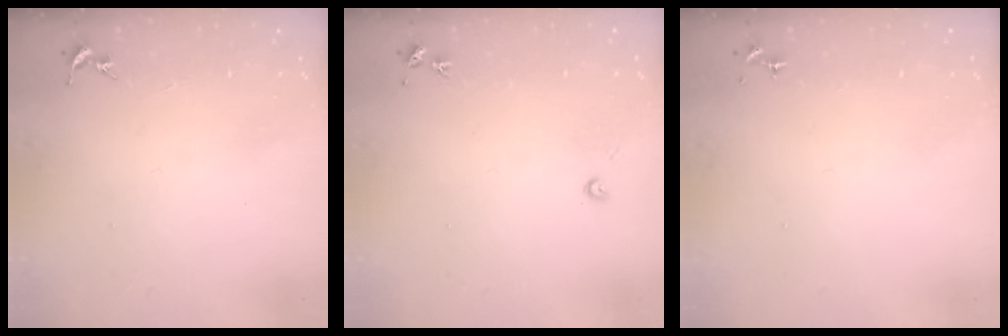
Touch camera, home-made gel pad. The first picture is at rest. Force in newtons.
{"total": 3.9, "press": 3.9, "slide": 0.5}
{"total": 0.0}